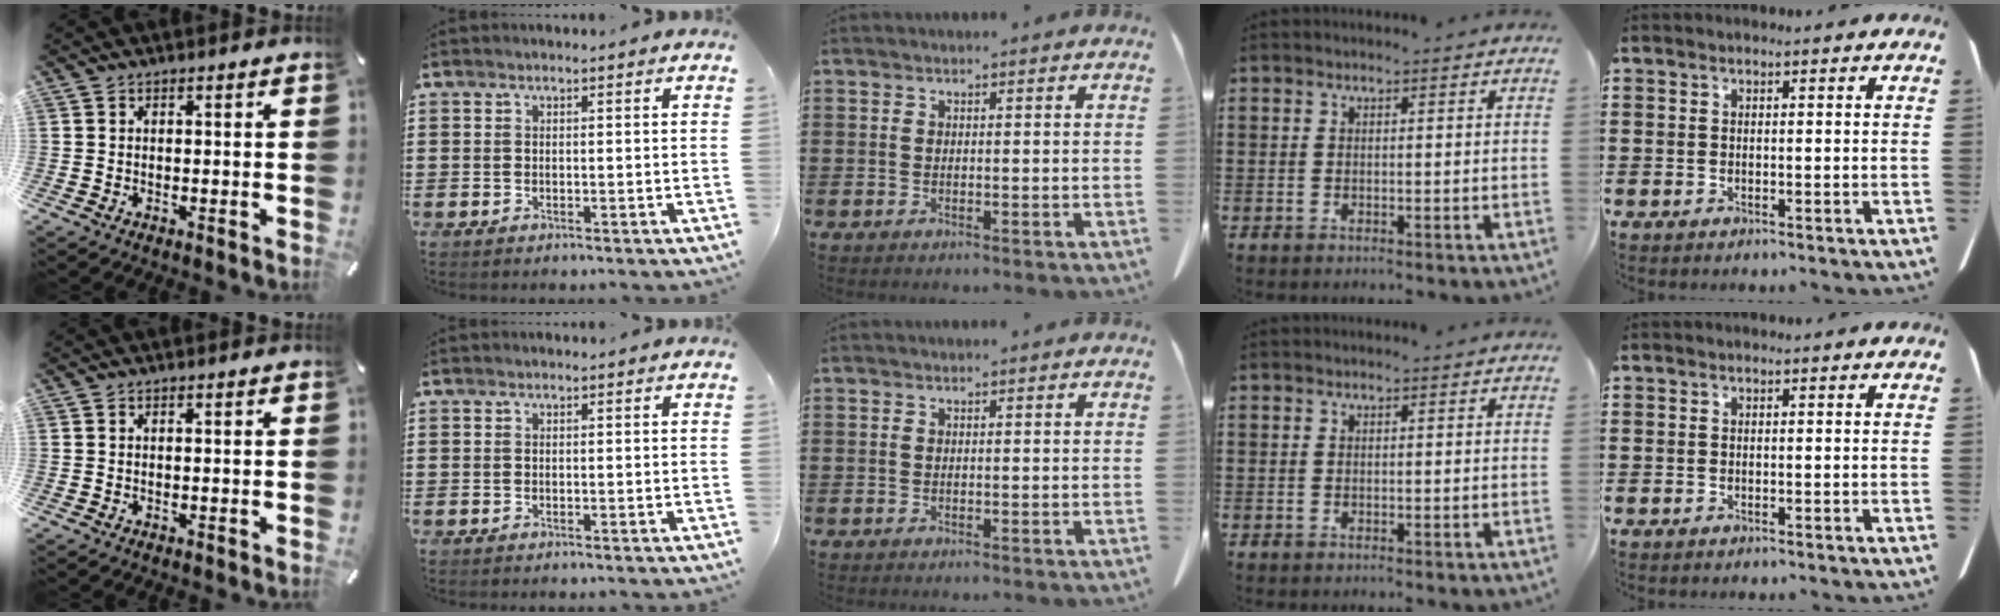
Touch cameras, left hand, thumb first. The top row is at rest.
{}